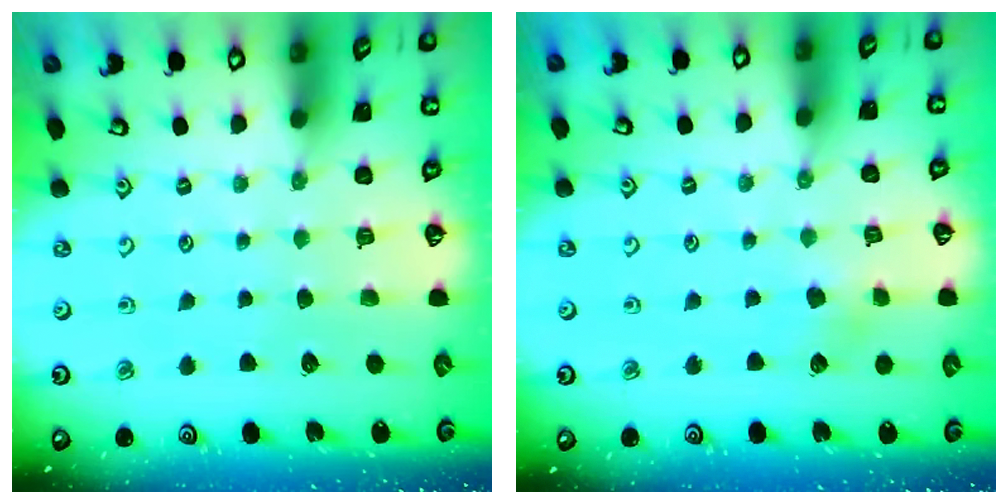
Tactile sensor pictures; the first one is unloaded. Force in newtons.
{"total": 3.9, "press": 3.9, "slide": 0.4}